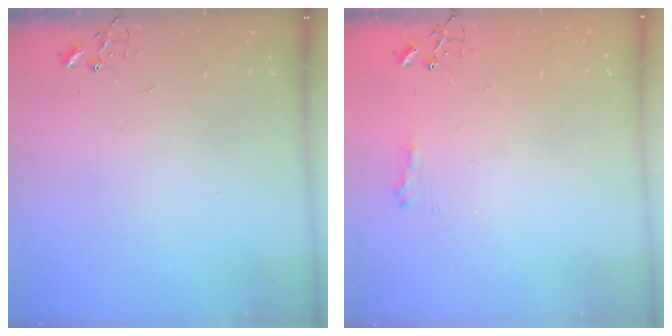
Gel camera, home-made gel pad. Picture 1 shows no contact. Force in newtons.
{"total": 7.8, "press": 7.8, "slide": 0.3}